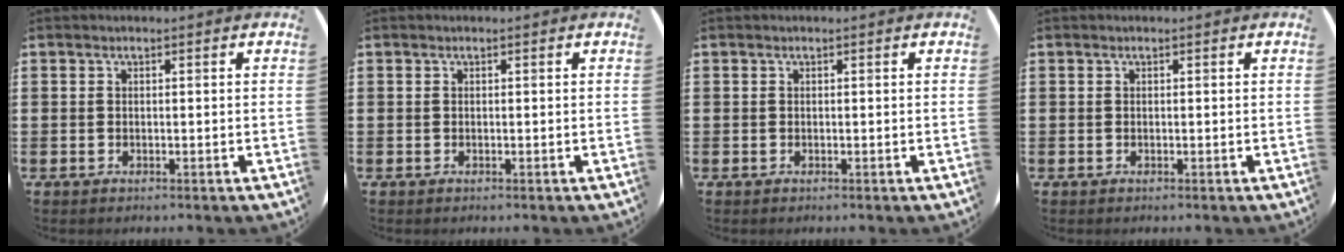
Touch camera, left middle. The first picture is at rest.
{"total": 0.0}
{"total": 0.0}
{"total": 0.0}